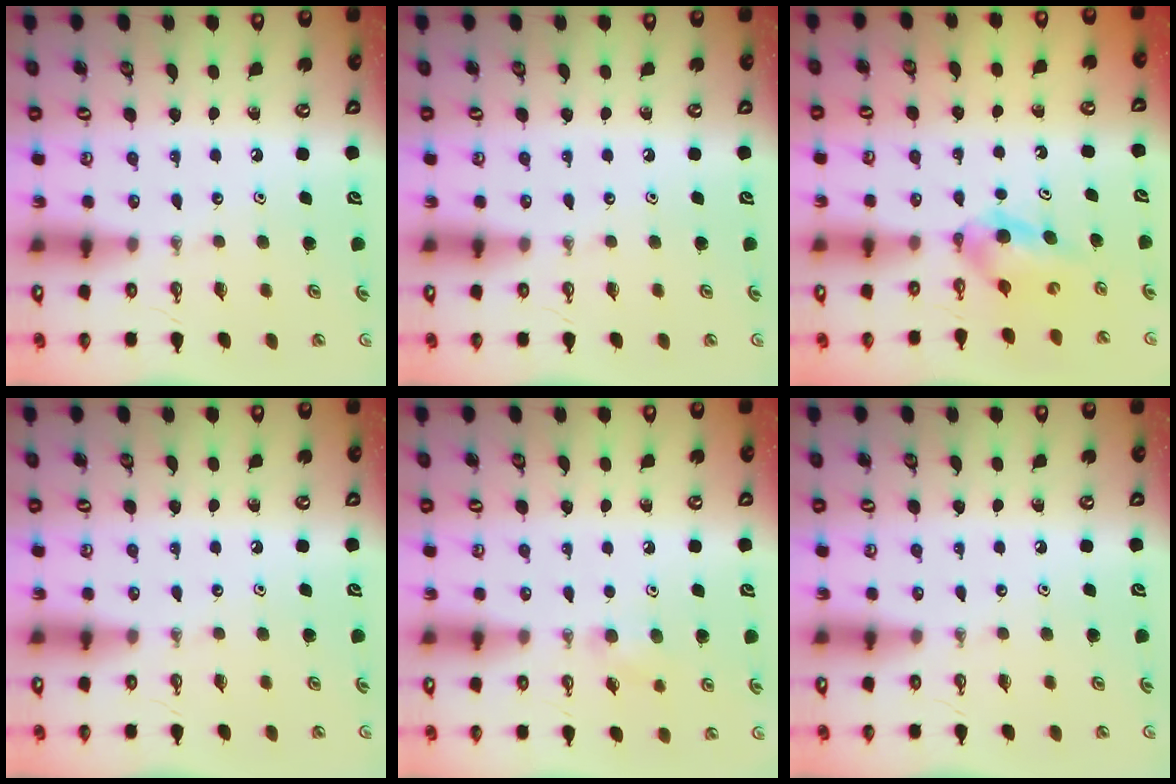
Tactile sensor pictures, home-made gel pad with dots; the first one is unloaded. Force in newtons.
{"total": 0.0}
{"total": 4.3, "press": 4.2, "slide": 0.8}
{"total": 0.0}
{"total": 5.2, "press": 4.9, "slide": 1.7}
{"total": 0.0}